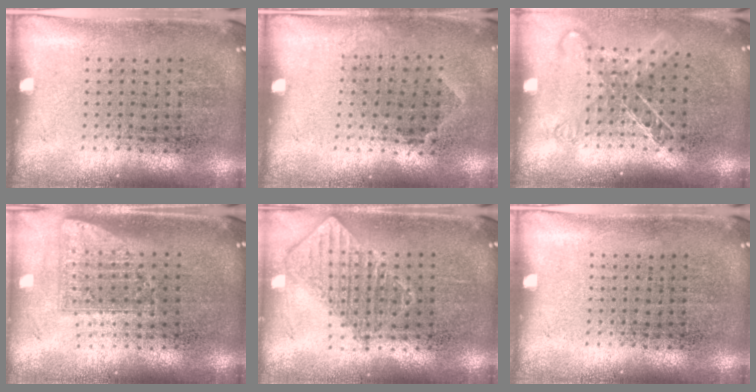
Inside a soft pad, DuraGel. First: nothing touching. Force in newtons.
{"total": 0.8, "press": 0.6, "slide": 0.5}
{"total": 1.5, "press": 1.2, "slide": 0.8}
{"total": 1.7, "press": 1.3, "slide": 1.0}
{"total": 0.9, "press": 0.9, "slide": 0.1}
{"total": 0.0}